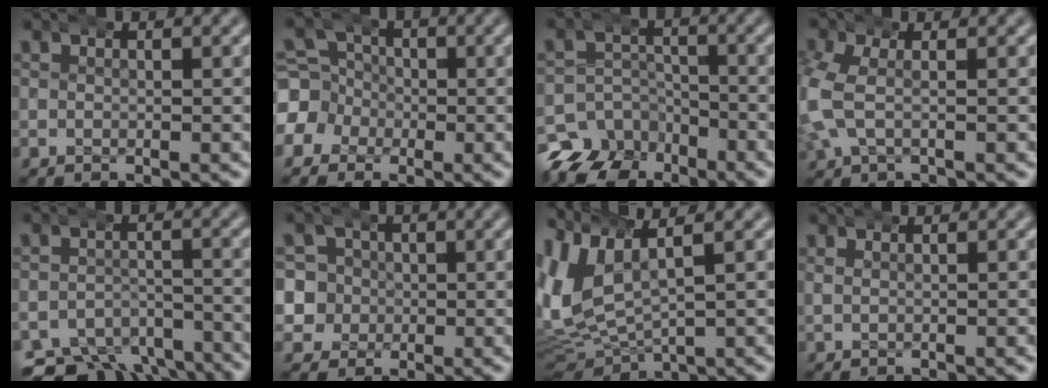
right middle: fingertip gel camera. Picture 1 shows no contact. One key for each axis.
{"total": 7.8, "fx": -1.4, "fy": 7.5, "fz": 1.6, "tx": -0.051, "ty": -0.021, "tz": -0.030}
{"total": 9.9, "fx": -6.7, "fy": 6.8, "fz": 2.7, "tx": -0.029, "ty": -0.032, "tz": -0.107}
{"total": 3.7, "fx": -0.1, "fy": 3.1, "fz": 2.1, "tx": -0.080, "ty": -0.001, "tz": -0.001}
{"total": 8.7, "fx": -6.8, "fy": 4.4, "fz": 3.1, "tx": -0.036, "ty": -0.033, "tz": -0.106}
{"total": 8.7, "fx": -1.4, "fy": 8.4, "fz": 1.8, "tx": -0.072, "ty": -0.037, "tz": -0.021}
{"total": 8.1, "fx": 1.3, "fy": 6.6, "fz": 4.5, "tx": -0.111, "ty": -0.004, "tz": 0.025}
{"total": 0.6, "fx": 0.4, "fy": -0.4, "fz": 0.0, "tx": 0.002, "ty": 0.006, "tz": 0.006}